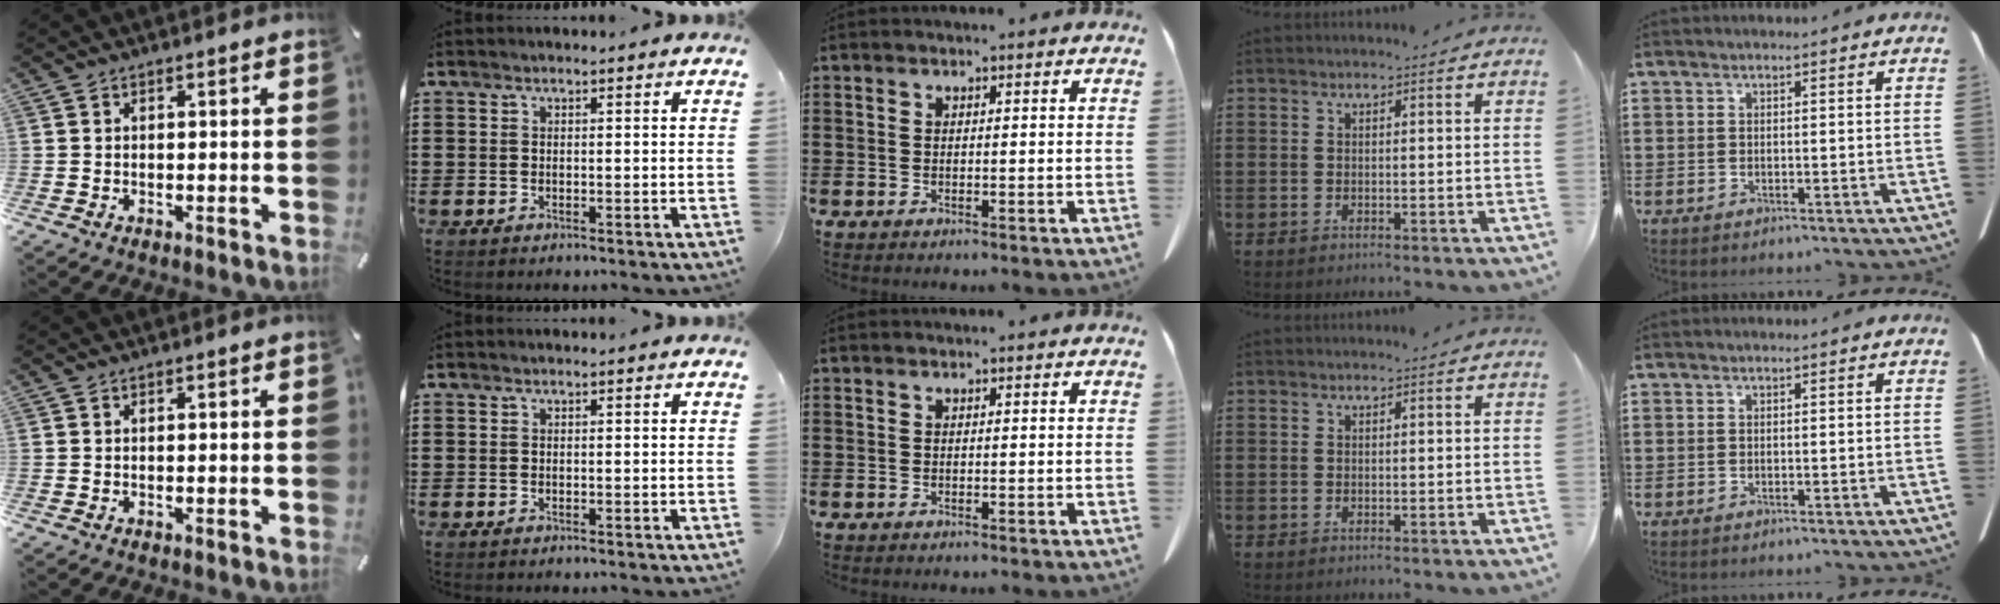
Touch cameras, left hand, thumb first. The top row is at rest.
{}